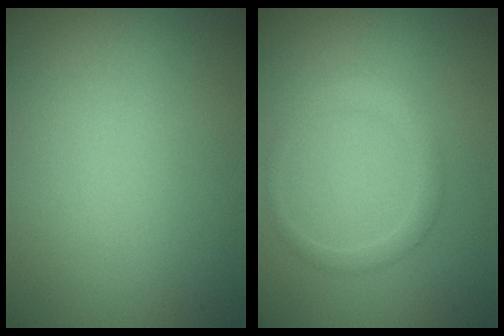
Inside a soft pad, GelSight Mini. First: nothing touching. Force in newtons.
{"total": 1.7, "press": 1.7, "slide": 0.1}